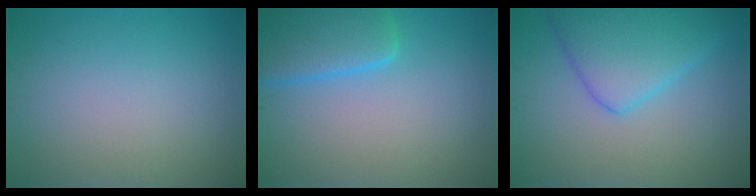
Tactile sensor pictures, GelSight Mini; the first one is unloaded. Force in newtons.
{"total": 5.7, "press": 5.7, "slide": 0.5}
{"total": 5.9, "press": 5.9, "slide": 0.2}